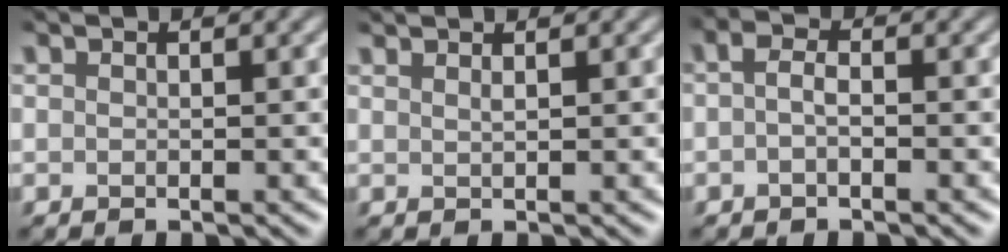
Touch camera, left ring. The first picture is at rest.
{"total": 1.2, "force": [0.8, 0.4, 0.8], "torque": [-0.004, -0.001, 0.007]}
{"total": 1.5, "force": [-0.3, 0.5, 1.4], "torque": [-0.028, 0.001, -0.010]}